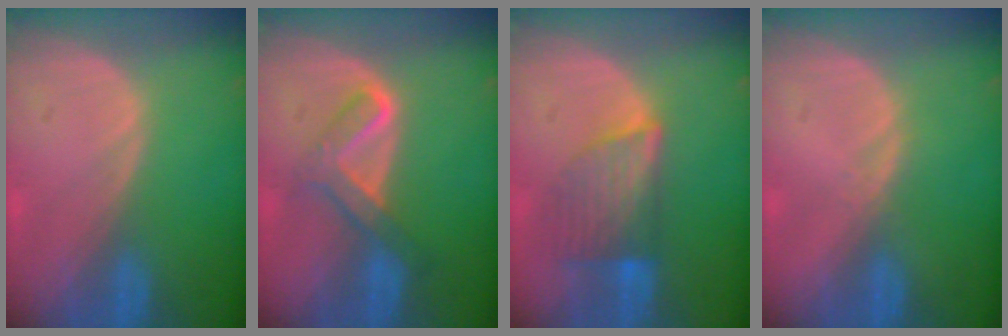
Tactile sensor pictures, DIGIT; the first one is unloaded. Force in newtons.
{"total": 5.2, "press": 5.1, "slide": 0.3}
{"total": 6.9, "press": 6.5, "slide": 2.2}
{"total": 0.8, "press": 0.6, "slide": 0.5}